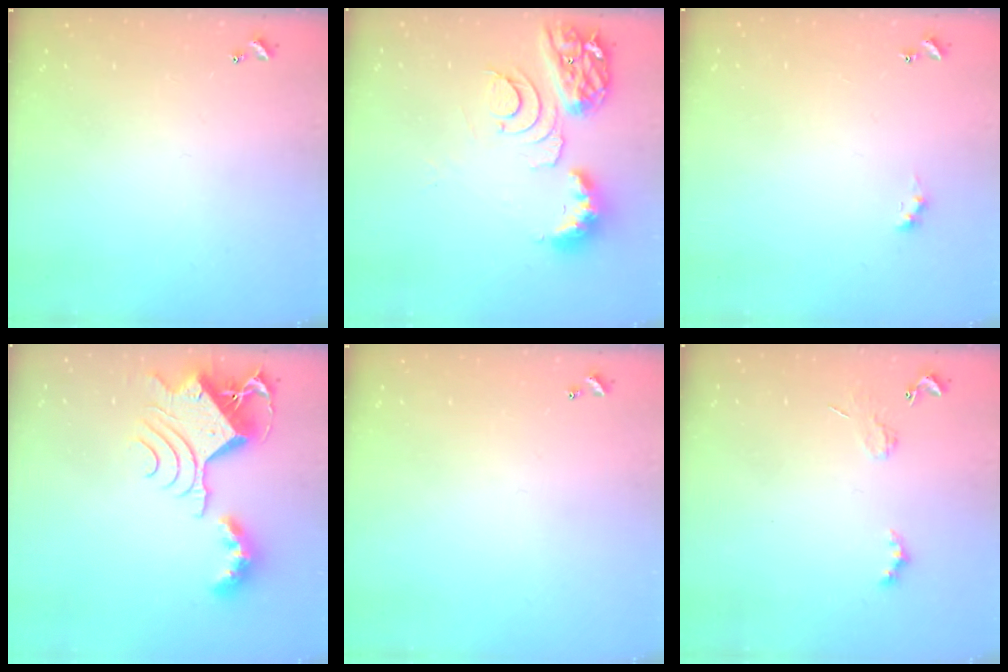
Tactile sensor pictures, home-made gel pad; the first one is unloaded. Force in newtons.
{"total": 10.1, "press": 10.0, "slide": 1.2}
{"total": 0.8, "press": 0.7, "slide": 0.4}
{"total": 15.6, "press": 15.5, "slide": 1.7}
{"total": 0.0}
{"total": 2.0, "press": 1.9, "slide": 0.4}